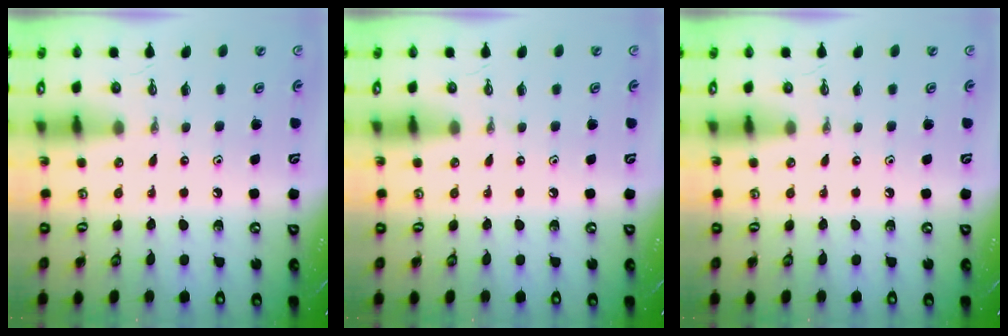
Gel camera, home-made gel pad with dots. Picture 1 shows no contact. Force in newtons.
{"total": 0.0}
{"total": 0.0}